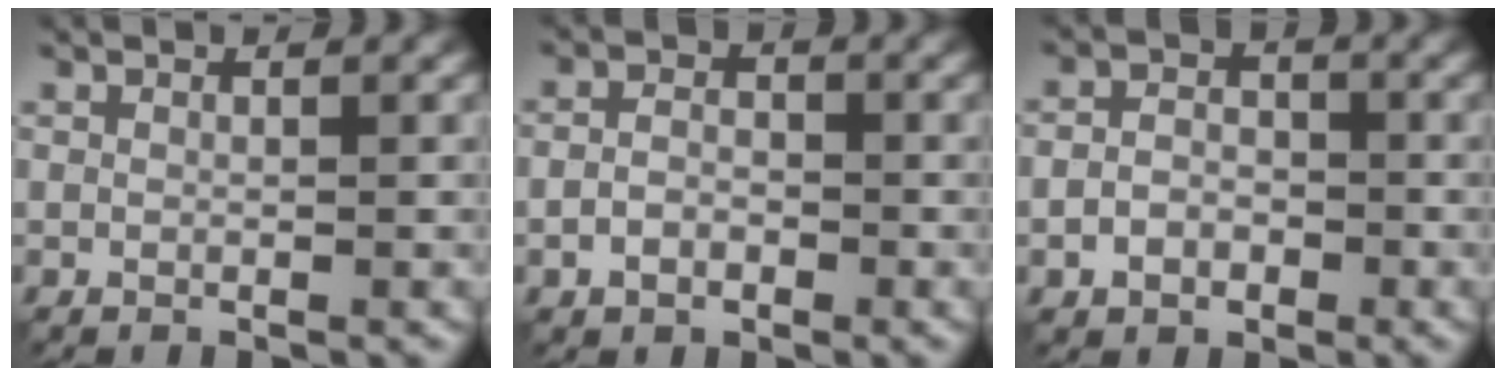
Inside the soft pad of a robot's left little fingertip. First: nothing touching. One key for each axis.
{"total": 2.3, "fx": -1.1, "fy": 1.6, "fz": 1.3, "tx": -0.022, "ty": 0.004, "tz": -0.024}
{"total": 2.9, "fx": -1.3, "fy": 2.2, "fz": 1.4, "tx": -0.022, "ty": 0.003, "tz": -0.029}